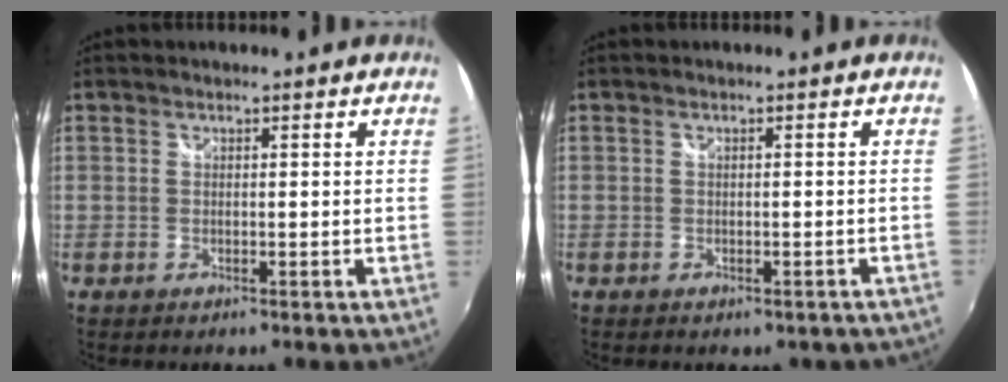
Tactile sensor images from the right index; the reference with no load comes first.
{"total": 3.7, "force": [-3.0, 1.7, 1.4], "torque": [-0.025, -0.008, -0.027]}